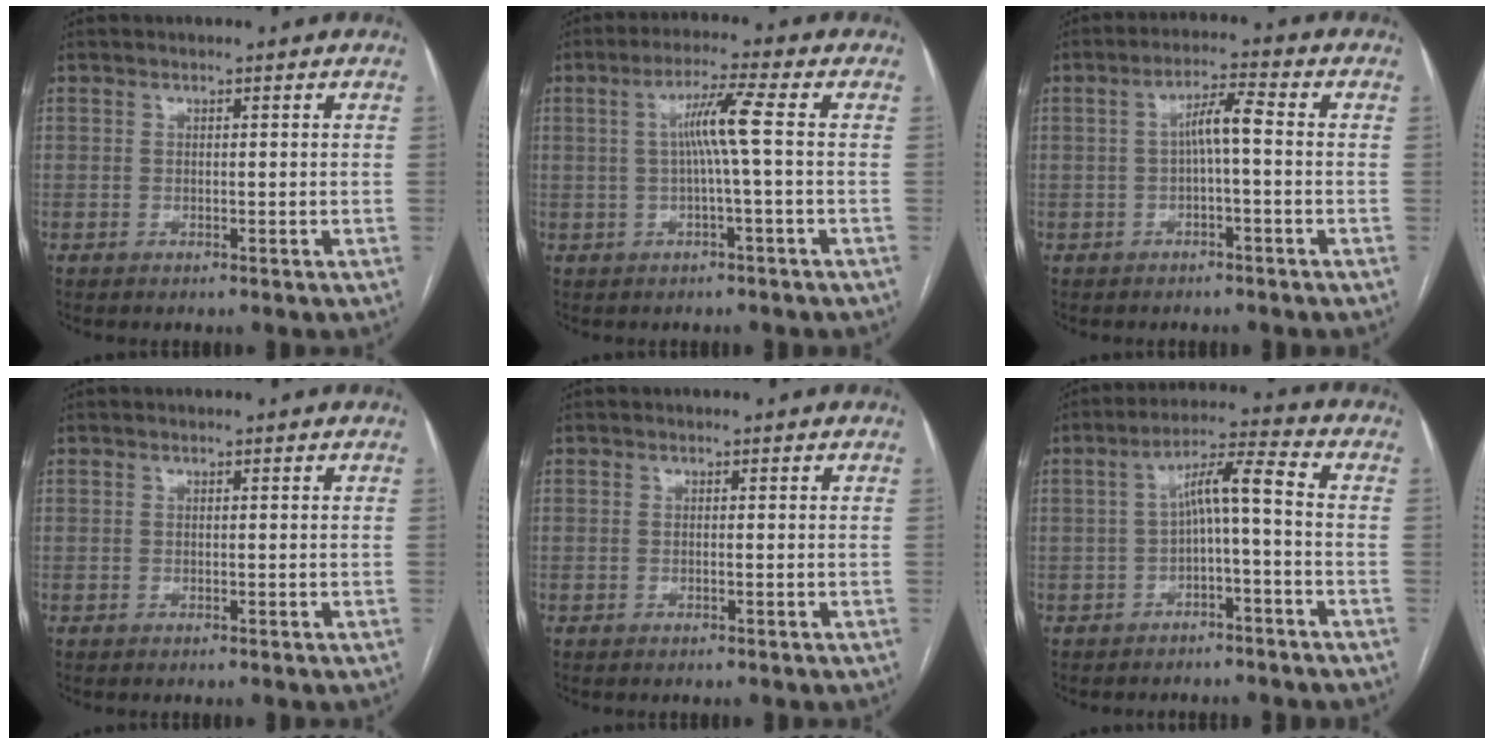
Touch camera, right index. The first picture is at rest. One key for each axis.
{"total": 5.9, "fx": 0.3, "fy": -0.9, "fz": 5.9, "tx": -0.106, "ty": 0.011, "tz": 0.009}
{"total": 4.6, "fx": -0.2, "fy": 0.5, "fz": 4.6, "tx": -0.080, "ty": 0.017, "tz": -0.001}
{"total": 0.0}
{"total": 0.0}
{"total": 6.8, "fx": -1.0, "fy": 0.8, "fz": 6.7, "tx": -0.116, "ty": 0.034, "tz": -0.014}